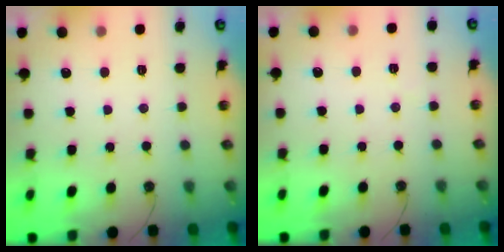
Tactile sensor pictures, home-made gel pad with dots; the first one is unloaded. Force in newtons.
{"total": 1.6, "press": 1.4, "slide": 0.7}